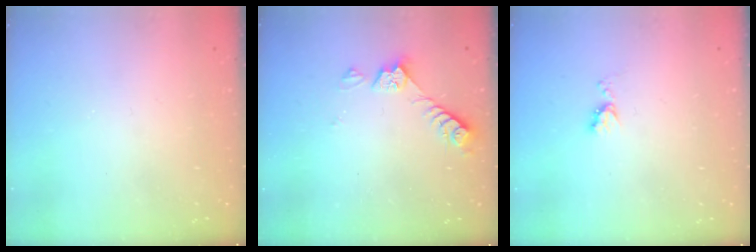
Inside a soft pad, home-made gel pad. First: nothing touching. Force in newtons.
{"total": 4.9, "press": 4.8, "slide": 0.6}
{"total": 5.1, "press": 5.1, "slide": 0.5}